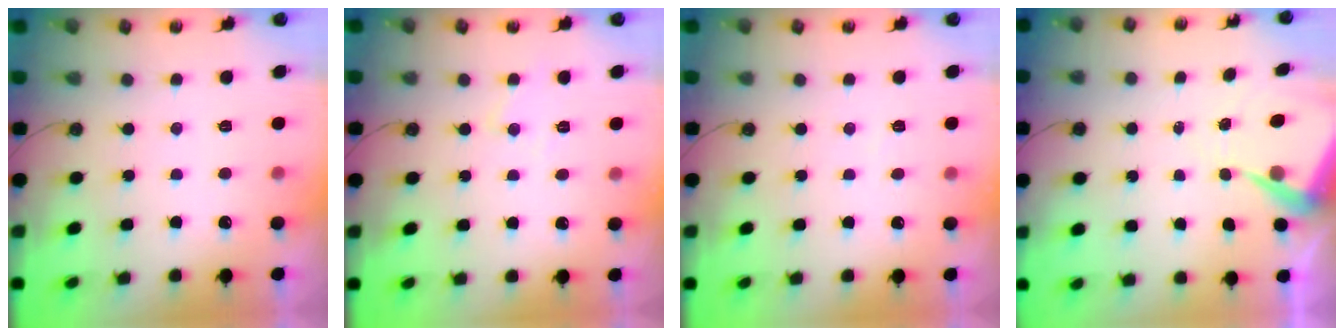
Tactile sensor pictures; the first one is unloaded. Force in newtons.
{"total": 5.9, "press": 5.9, "slide": 0.9}
{"total": 4.8, "press": 4.7, "slide": 0.8}
{"total": 6.9, "press": 6.9, "slide": 0.6}